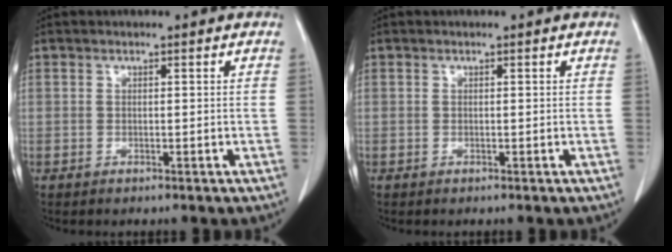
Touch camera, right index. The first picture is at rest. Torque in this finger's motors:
{"motor_torque": [0.00, 0.01, 0.00, 0.00]}